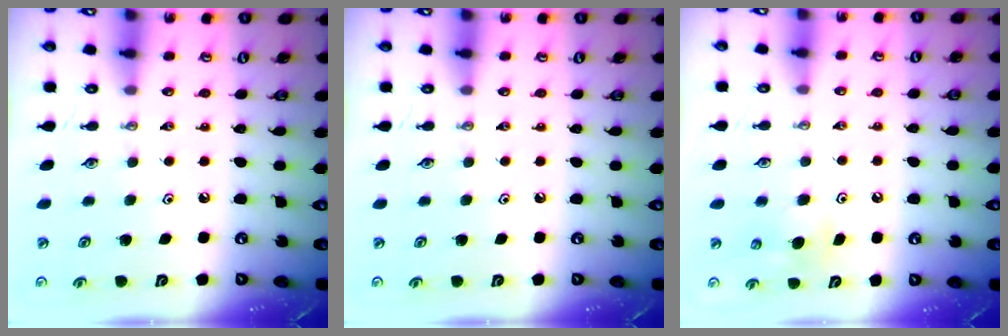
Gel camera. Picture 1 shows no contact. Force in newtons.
{"total": 0.0}
{"total": 4.9, "press": 4.8, "slide": 0.9}